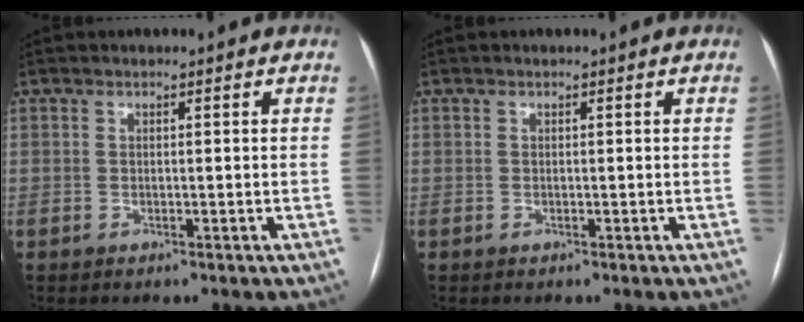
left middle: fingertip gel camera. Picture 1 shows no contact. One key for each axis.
{"total": 0.0}